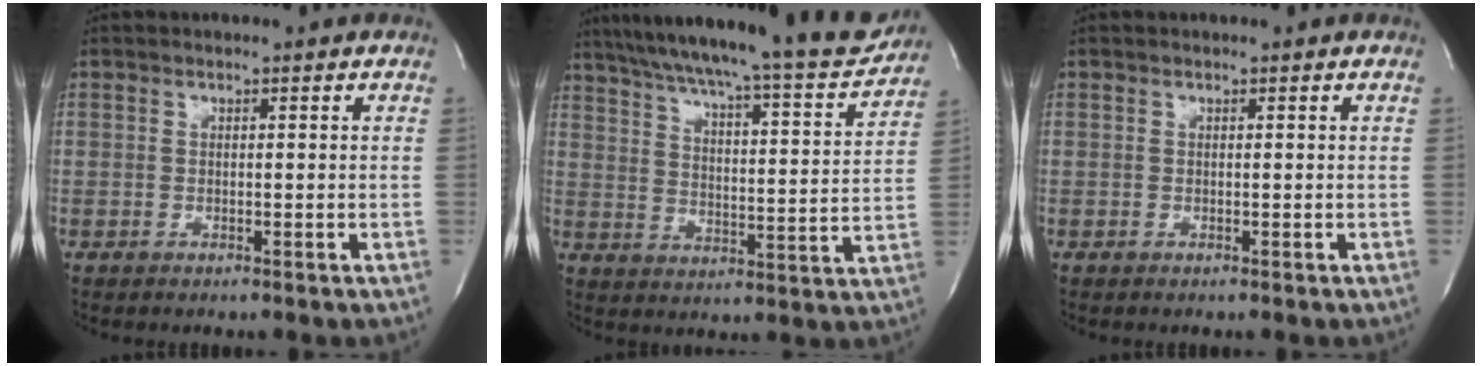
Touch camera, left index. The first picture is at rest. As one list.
[{"total": 22.3, "force": [20.2, 1.6, 9.4], "torque": [-0.152, -0.035, 0.273]}, {"total": 0.0}]